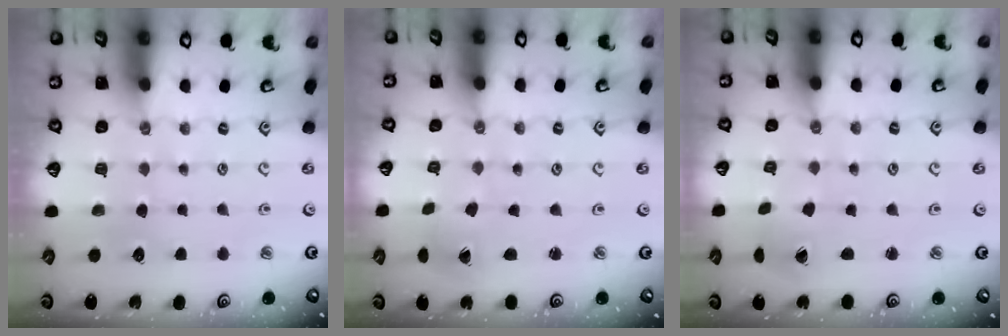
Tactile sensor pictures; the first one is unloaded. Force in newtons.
{"total": 0.6, "press": 0.6, "slide": 0.2}
{"total": 1.7, "press": 1.7, "slide": 0.2}